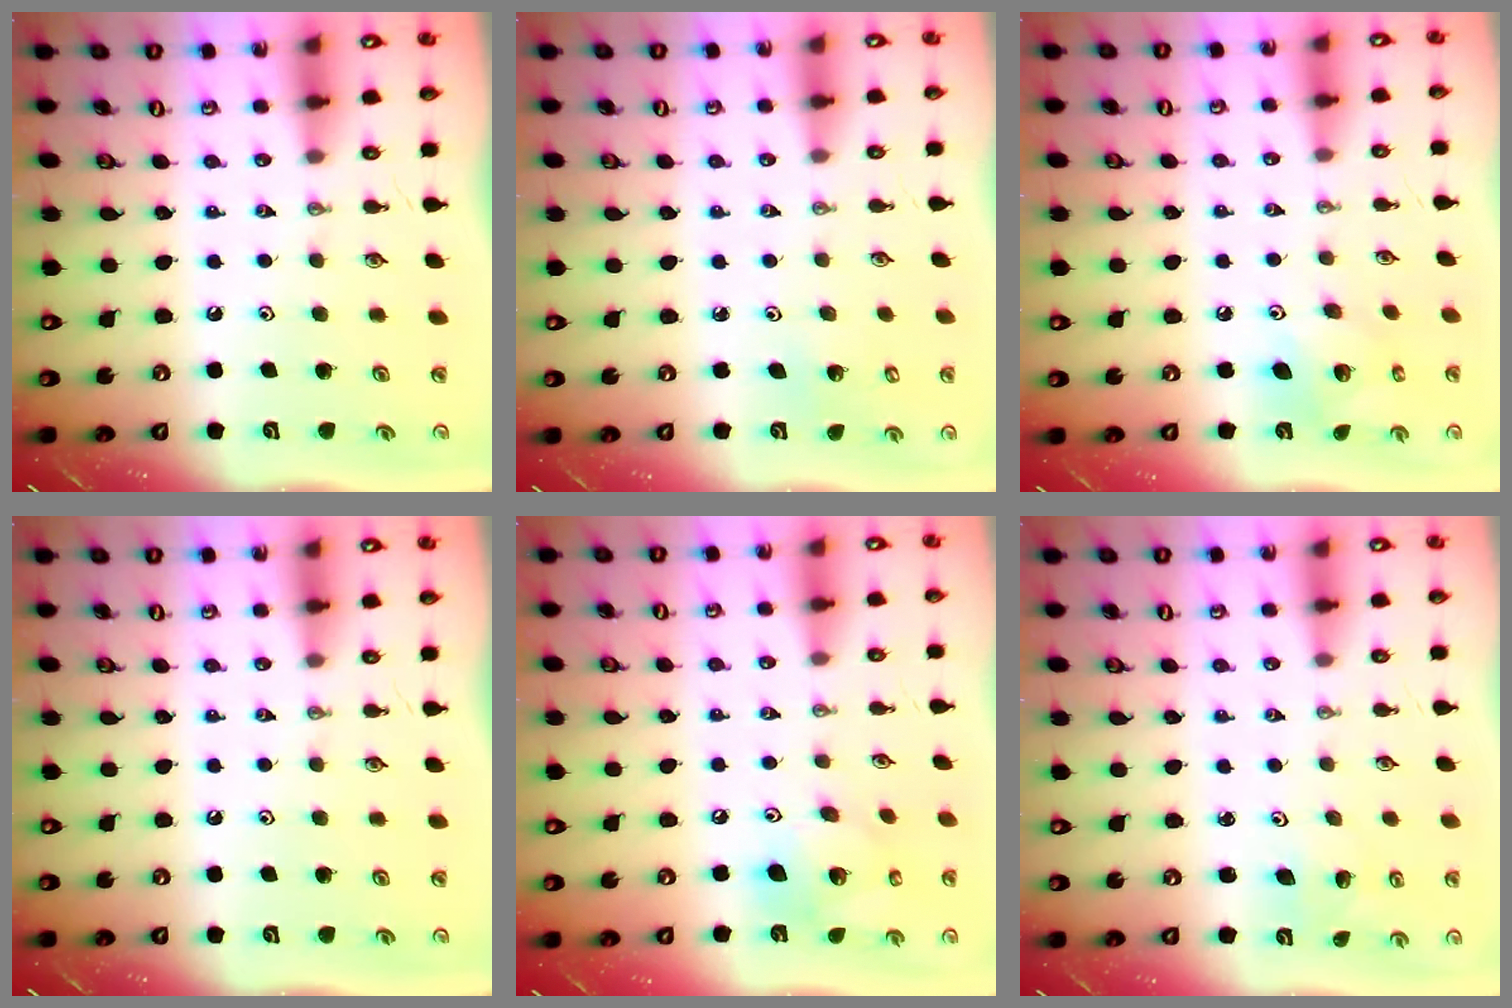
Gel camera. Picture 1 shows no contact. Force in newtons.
{"total": 2.3, "press": 2.3, "slide": 0.1}
{"total": 8.6, "press": 8.5, "slide": 0.6}
{"total": 0.0}
{"total": 15.4, "press": 15.2, "slide": 2.8}
{"total": 2.0, "press": 2.0, "slide": 0.1}